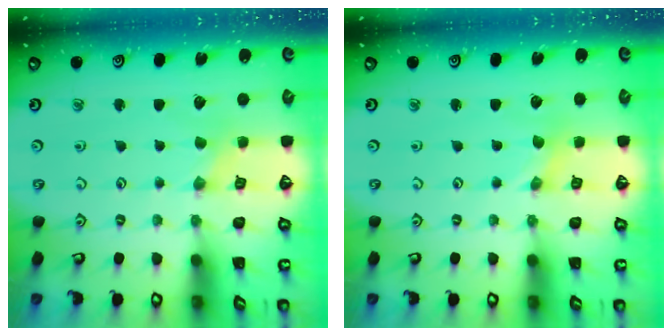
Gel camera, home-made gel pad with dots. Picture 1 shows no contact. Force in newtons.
{"total": 0.0}